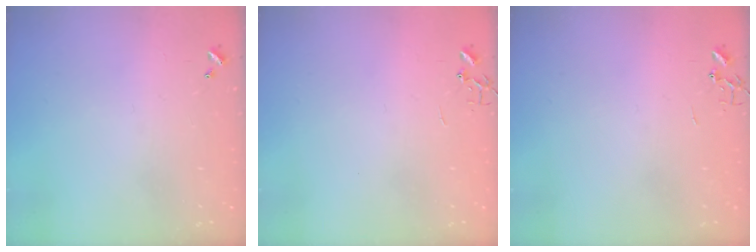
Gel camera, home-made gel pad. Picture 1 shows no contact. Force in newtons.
{"total": 0.0}
{"total": 0.0}